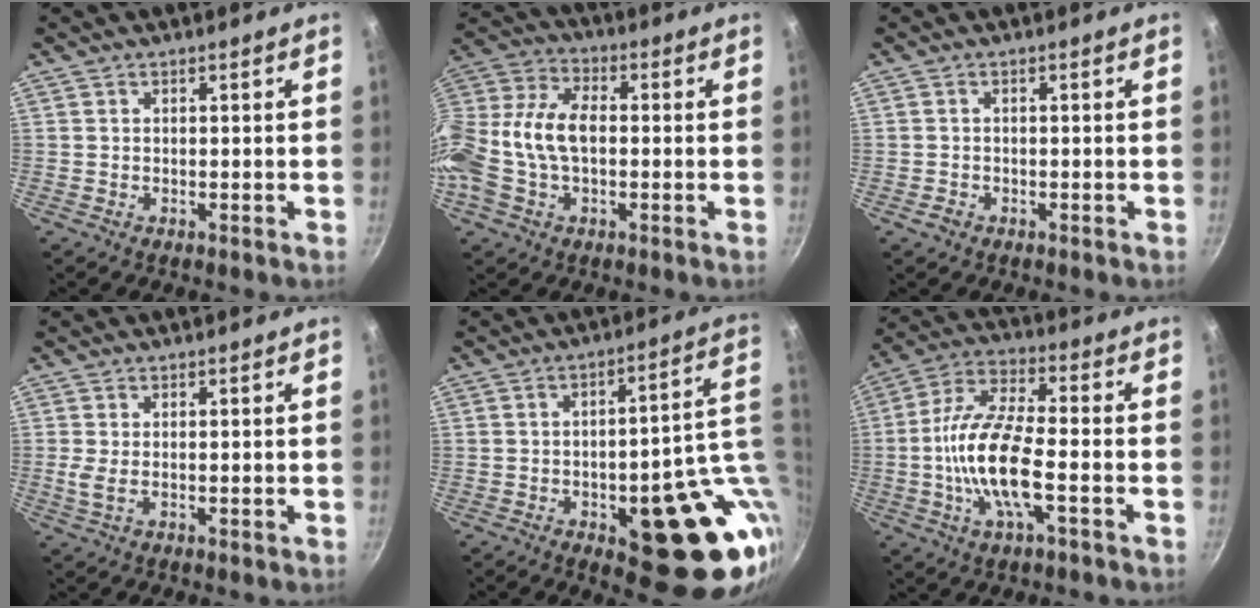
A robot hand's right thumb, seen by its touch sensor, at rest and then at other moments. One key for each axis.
{"total": 15.9, "fx": -1.2, "fy": 10.3, "fz": 12.0, "tx": -0.231, "ty": 0.039, "tz": -0.038}
{"total": 1.5, "fx": -0.8, "fy": 1.1, "fz": 0.5, "tx": -0.007, "ty": 0.007, "tz": -0.013}
{"total": 2.1, "fx": 0.2, "fy": 0.9, "fz": 2.0, "tx": -0.041, "ty": -0.002, "tz": 0.006}
{"total": 21.3, "fx": -3.1, "fy": 8.7, "fz": 19.2, "tx": -0.184, "ty": 0.005, "tz": -0.031}
{"total": 14.7, "fx": -3.4, "fy": 5.2, "fz": 13.4, "tx": -0.260, "ty": 0.029, "tz": -0.079}